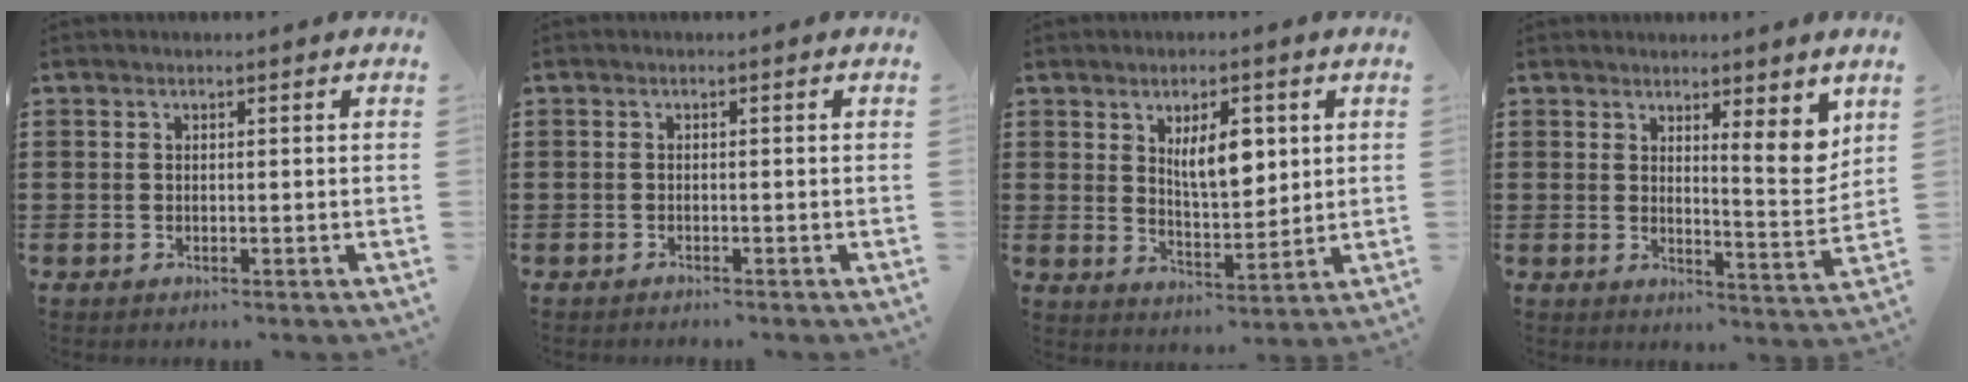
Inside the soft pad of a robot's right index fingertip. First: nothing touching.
{"total": 0.6, "force": [-0.6, 0.0, 0.1], "torque": [-0.003, -0.001, -0.013]}
{"total": 7.0, "force": [2.4, 3.0, 5.8], "torque": [-0.098, -0.001, 0.035]}
{"total": 6.1, "force": [4.1, 1.2, 4.4], "torque": [-0.062, -0.026, 0.063]}